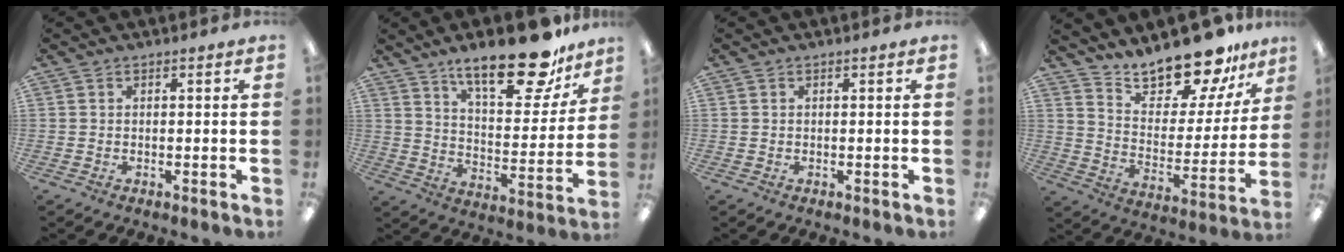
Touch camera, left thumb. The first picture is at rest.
{"total": 21.5, "force": [15.3, 8.0, 12.9], "torque": [-0.190, -0.091, 0.252]}
{"total": 0.0}
{"total": 17.2, "force": [15.7, 4.7, 5.3], "torque": [-0.096, -0.132, 0.277]}